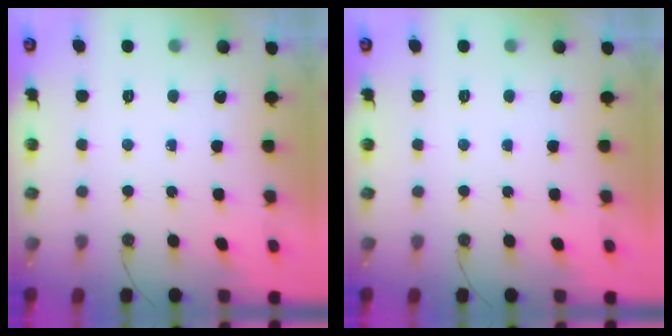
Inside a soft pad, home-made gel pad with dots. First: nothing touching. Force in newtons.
{"total": 0.0}